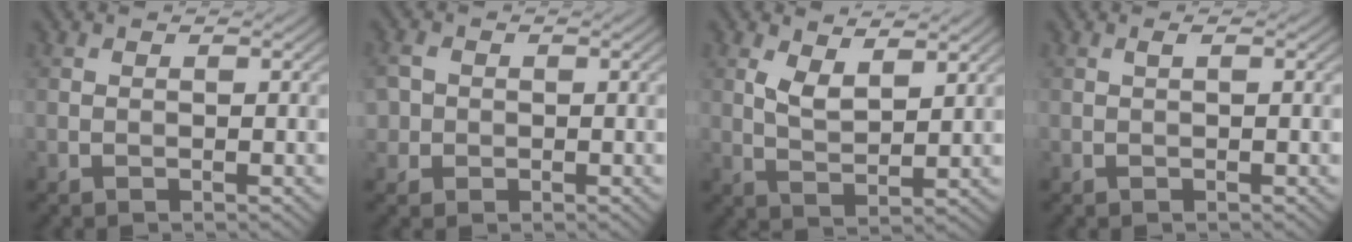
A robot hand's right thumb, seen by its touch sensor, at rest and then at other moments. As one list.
[{"total": 3.1, "force": [-0.1, 2.8, 1.1], "torque": [-0.037, 0.002, -0.005]}, {"total": 4.2, "force": [2.3, 1.7, 3.0], "torque": [-0.072, -0.007, 0.048]}, {"total": 0.5, "force": [0.1, -0.1, 0.5], "torque": [-0.013, 0.005, 0.002]}]